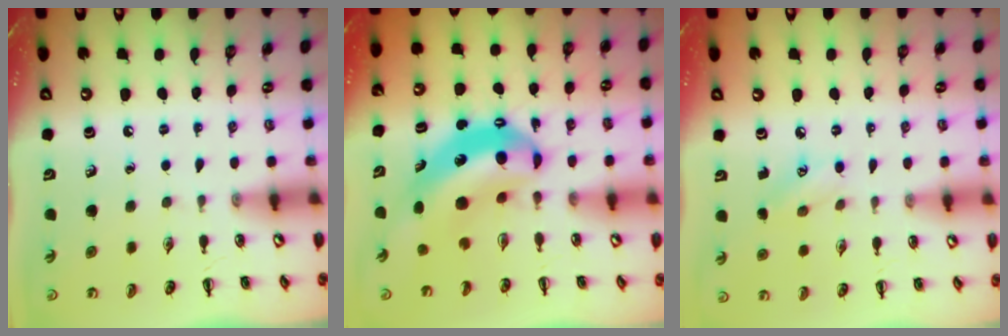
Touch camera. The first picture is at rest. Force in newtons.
{"total": 9.6, "press": 9.3, "slide": 2.3}
{"total": 5.7, "press": 5.6, "slide": 1.2}